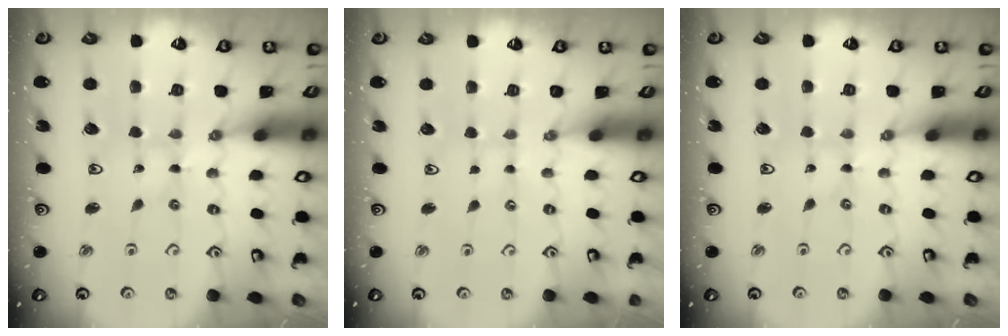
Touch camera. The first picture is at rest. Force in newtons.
{"total": 0.0}
{"total": 0.0}